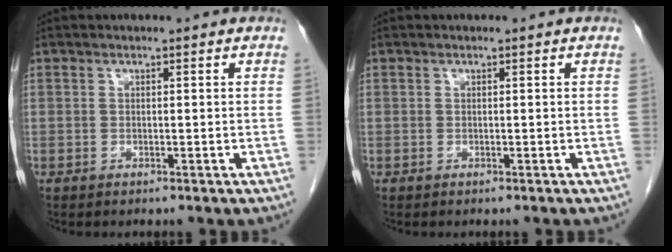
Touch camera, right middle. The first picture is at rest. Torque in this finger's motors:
{"motor_torque": [0.60, -0.85, -0.02, 0.01]}